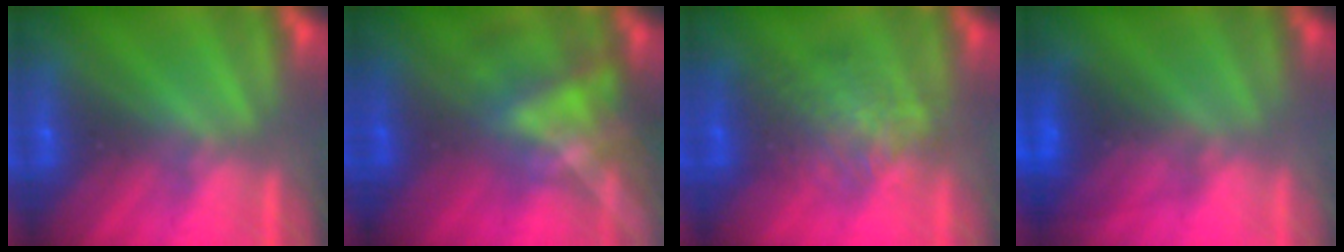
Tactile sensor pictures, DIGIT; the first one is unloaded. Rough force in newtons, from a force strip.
{"total": 4.6}
{"total": 2.2}
{"total": 2.2}